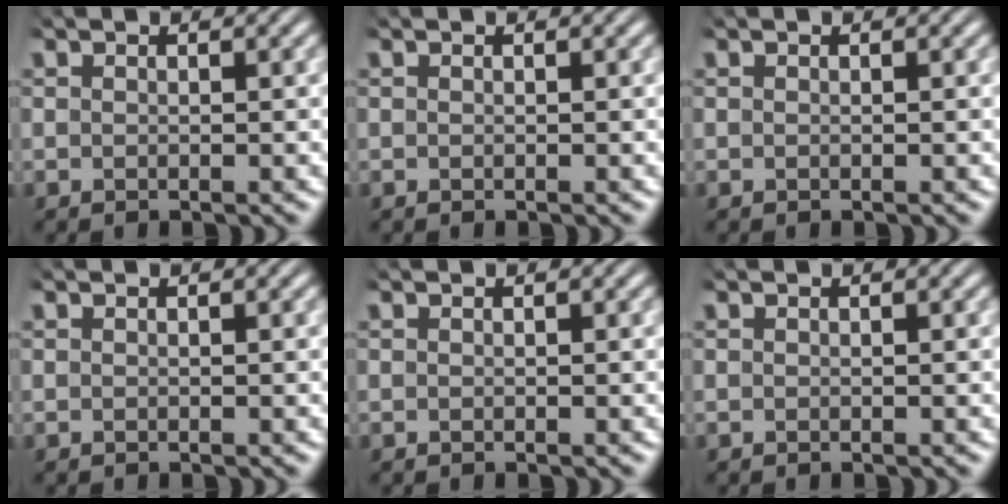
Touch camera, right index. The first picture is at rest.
{"total": 0.0}
{"total": 0.0}
{"total": 0.0}
{"total": 0.0}
{"total": 0.0}